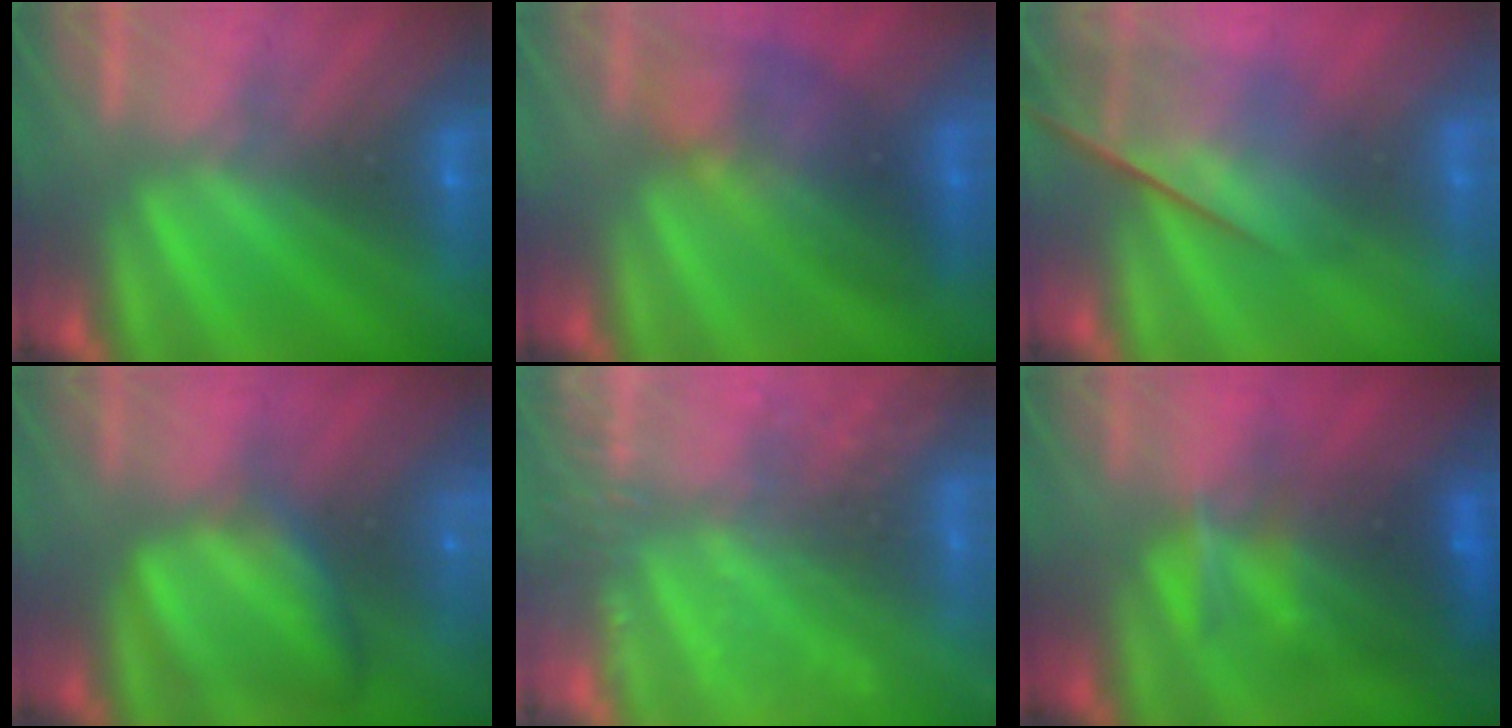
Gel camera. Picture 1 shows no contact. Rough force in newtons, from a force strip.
{"total": 7.5}
{"total": 4.8}
{"total": 9.5}
{"total": 6.9}
{"total": 8.1}